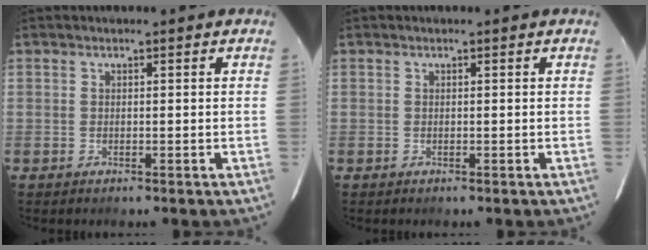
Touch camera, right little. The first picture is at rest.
{"total": 0.0}